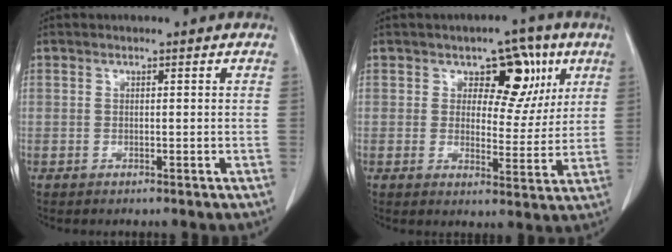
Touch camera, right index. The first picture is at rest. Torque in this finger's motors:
{"motor_torque": [0.06, 0.12, 0.00, 0.00]}